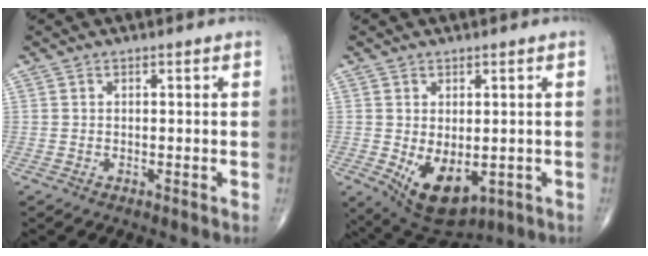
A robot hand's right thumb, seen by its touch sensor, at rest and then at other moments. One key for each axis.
{"total": 9.7, "fx": -1.9, "fy": 5.6, "fz": 7.7, "tx": -0.110, "ty": -0.011, "tz": -0.007}